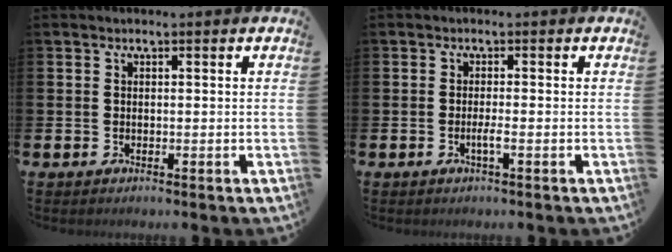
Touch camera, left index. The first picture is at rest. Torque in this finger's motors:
{"motor_torque": [0.03, 0.02, 0.00, 0.02]}